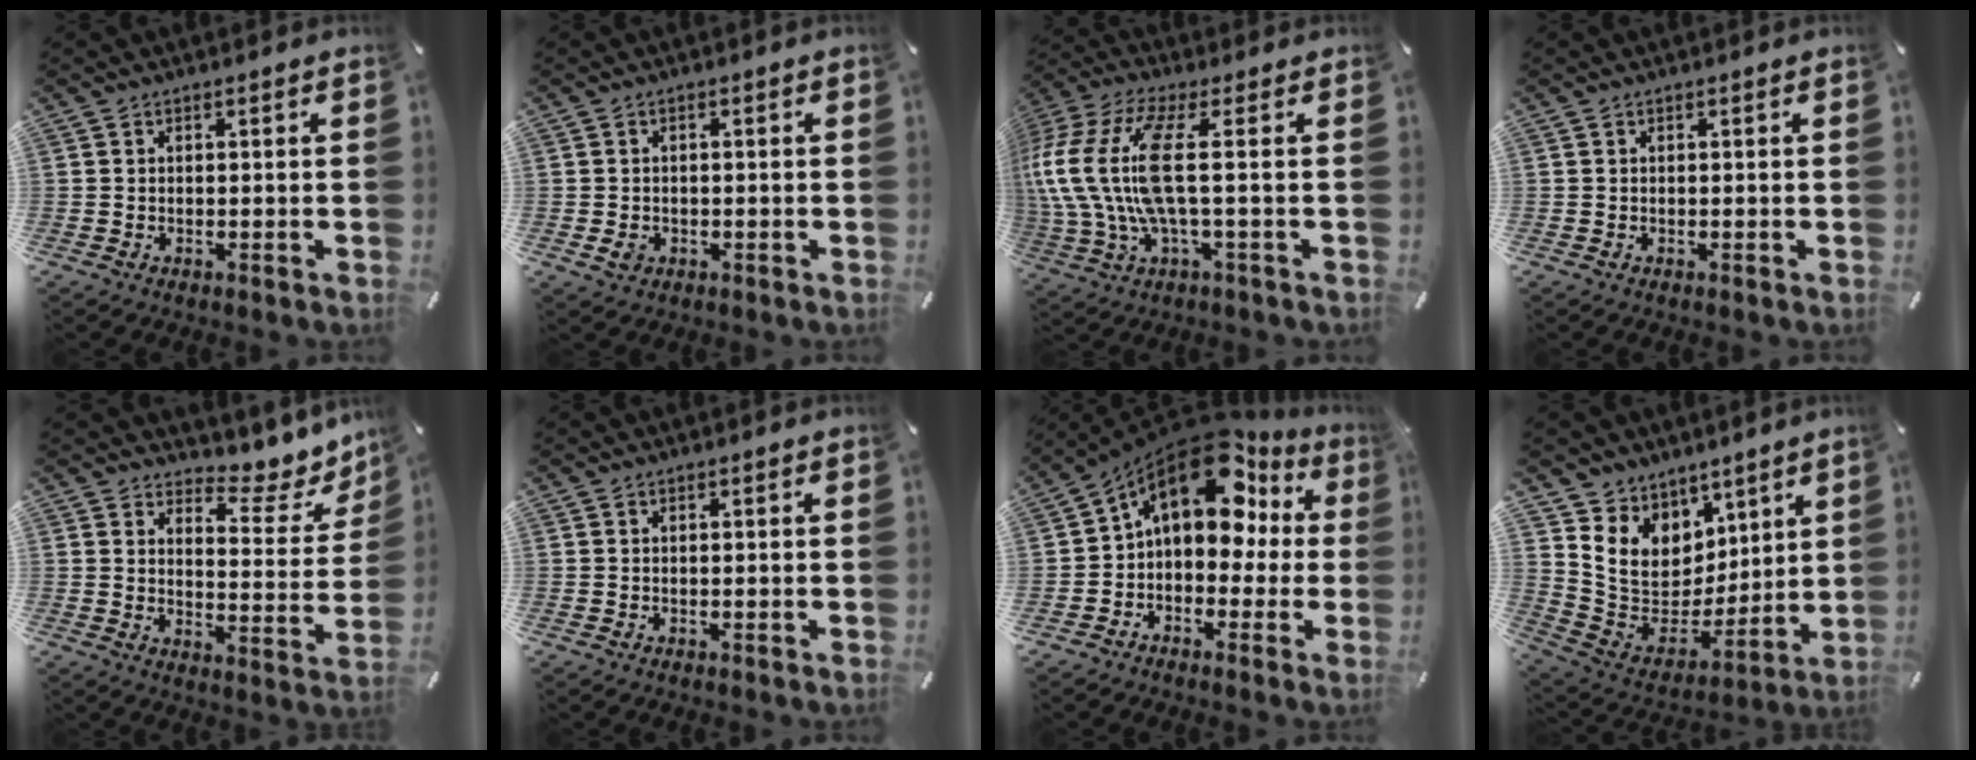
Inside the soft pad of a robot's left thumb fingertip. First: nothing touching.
{"total": 2.4, "force": [-0.6, 2.0, 1.2], "torque": [-0.027, 0.000, -0.013]}
{"total": 16.6, "force": [0.7, 5.1, 15.8], "torque": [-0.359, -0.024, 0.000]}
{"total": 0.0}
{"total": 9.0, "force": [7.4, 4.2, 3.0], "torque": [-0.024, -0.082, 0.122]}
{"total": 0.0}
{"total": 15.8, "force": [7.2, 9.7, 10.3], "torque": [-0.160, -0.043, 0.123]}
{"total": 12.1, "force": [5.6, 10.3, 3.0], "torque": [-0.069, -0.056, 0.121]}